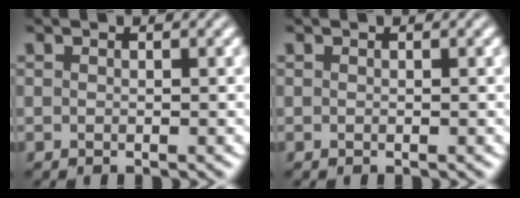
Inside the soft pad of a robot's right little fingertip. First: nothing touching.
{"total": 0.0}